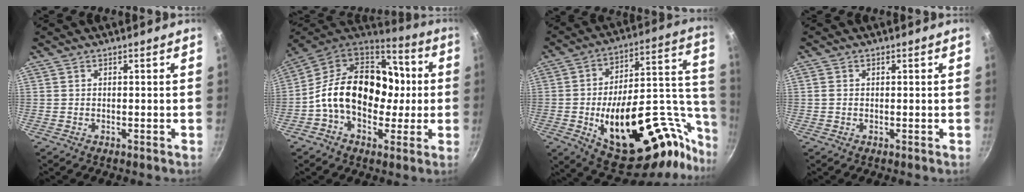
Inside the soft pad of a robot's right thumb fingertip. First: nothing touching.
{"total": 21.8, "force": [-0.4, 15.8, 15.1], "torque": [-0.209, 0.039, -0.022]}
{"total": 34.4, "force": [-11.0, 16.9, 27.9], "torque": [-0.325, 0.057, -0.146]}
{"total": 1.3, "force": [0.3, 1.0, 0.8], "torque": [-0.014, 0.004, 0.005]}